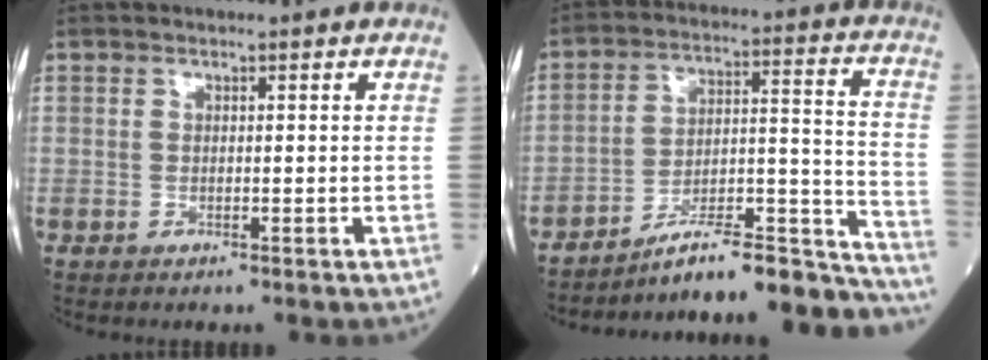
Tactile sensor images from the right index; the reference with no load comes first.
{"total": 21.8, "force": [-20.3, 2.0, 7.8], "torque": [-0.058, 0.040, -0.297]}